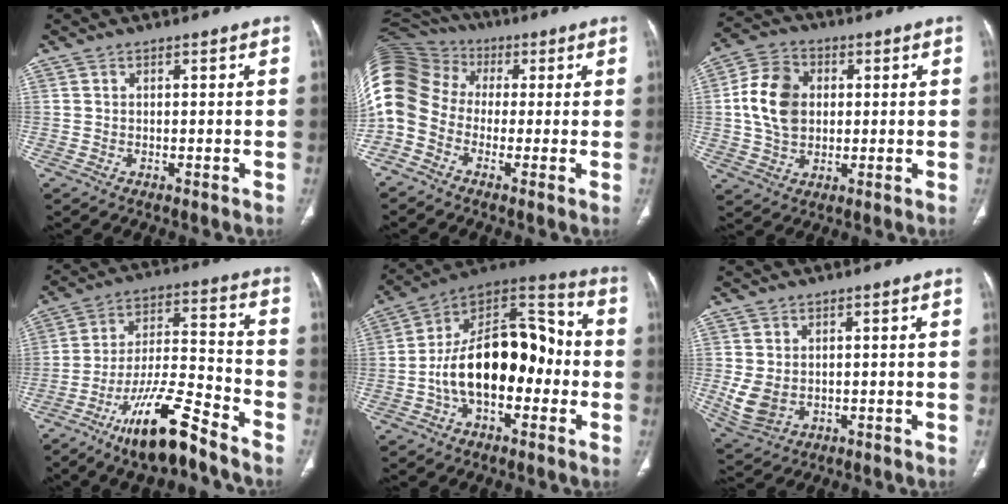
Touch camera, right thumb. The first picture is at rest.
{"total": 19.8, "force": [-1.0, 16.2, 11.3], "torque": [-0.283, 0.076, -0.032]}
{"total": 11.7, "force": [1.1, 8.8, 7.6], "torque": [-0.122, 0.012, 0.015]}
{"total": 16.0, "force": [-11.2, 3.4, 10.9], "torque": [-0.194, 0.073, -0.196]}
{"total": 21.1, "force": [-3.1, 12.0, 17.1], "torque": [-0.251, 0.055, -0.057]}
{"total": 5.8, "force": [-0.4, 4.5, 3.7], "torque": [-0.072, -0.006, 0.010]}